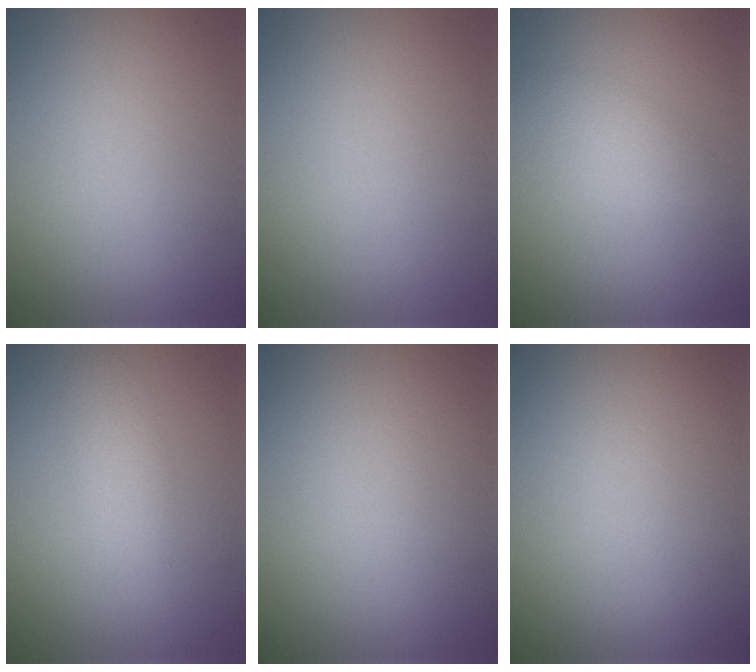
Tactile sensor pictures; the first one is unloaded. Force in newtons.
{"total": 0.0}
{"total": 2.4, "press": 2.4, "slide": 0.1}
{"total": 2.1, "press": 2.1, "slide": 0.1}
{"total": 0.0}
{"total": 0.0}